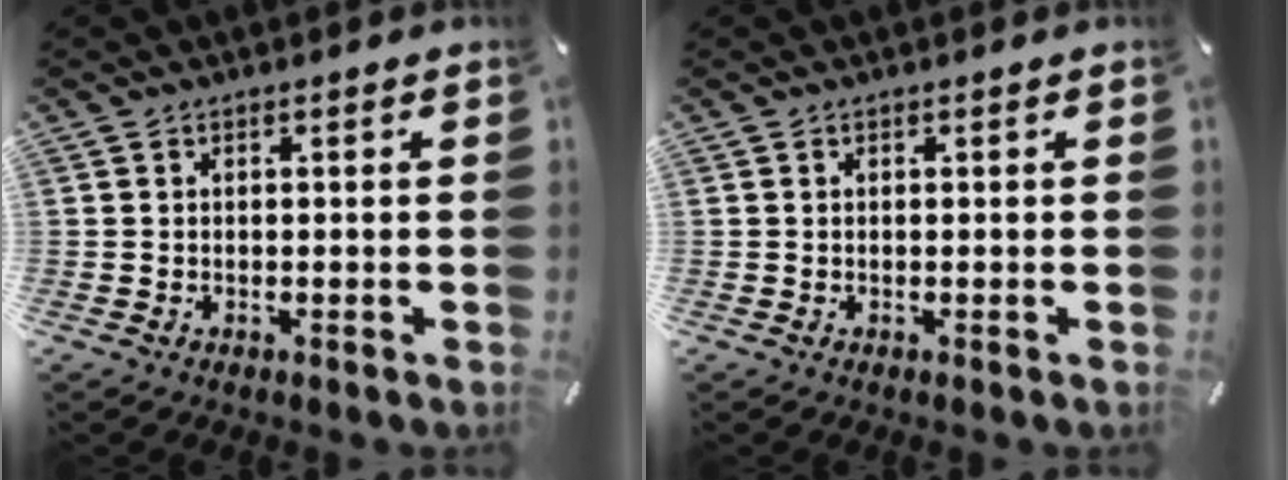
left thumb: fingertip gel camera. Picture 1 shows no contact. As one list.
[{"total": 0.0}]